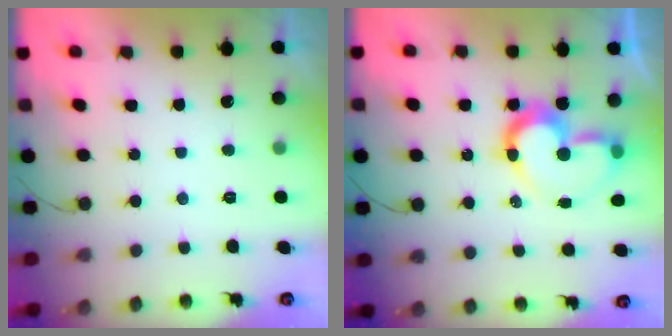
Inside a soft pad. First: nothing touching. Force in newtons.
{"total": 11.9, "press": 11.7, "slide": 2.0}